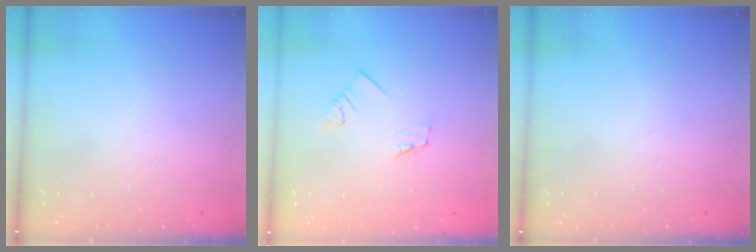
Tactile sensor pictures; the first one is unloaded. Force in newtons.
{"total": 1.2, "press": 1.2, "slide": 0.0}
{"total": 0.0}